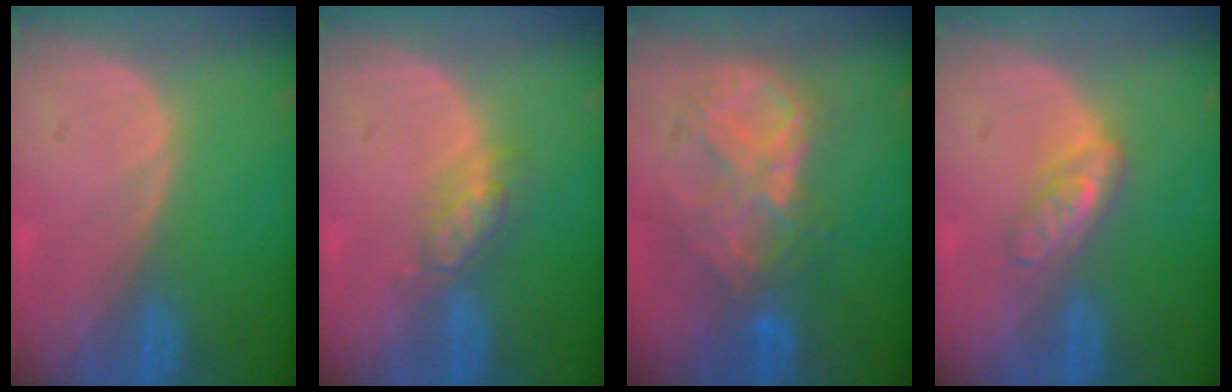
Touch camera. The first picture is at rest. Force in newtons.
{"total": 4.7, "press": 4.1, "slide": 2.2}
{"total": 9.0, "press": 7.8, "slide": 4.6}
{"total": 4.7, "press": 4.2, "slide": 2.2}